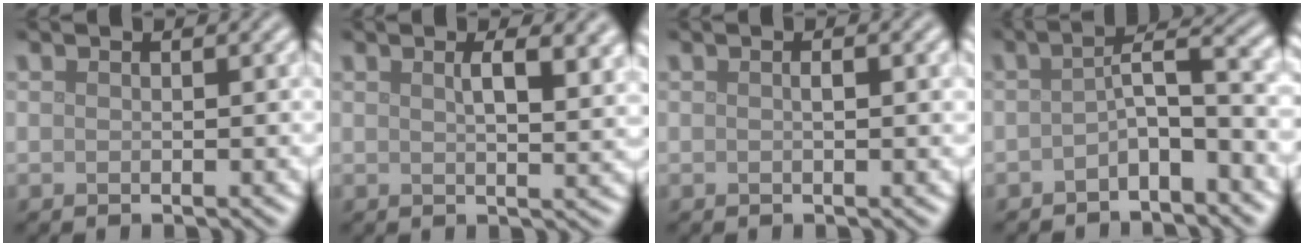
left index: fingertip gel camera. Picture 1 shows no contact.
{"total": 4.5, "force": [1.8, 1.5, 3.9], "torque": [-0.052, 0.004, 0.027]}
{"total": 1.1, "force": [0.1, 0.2, 1.1], "torque": [-0.018, 0.001, 0.002]}
{"total": 4.1, "force": [-1.6, 1.2, 3.5], "torque": [-0.058, 0.015, -0.035]}